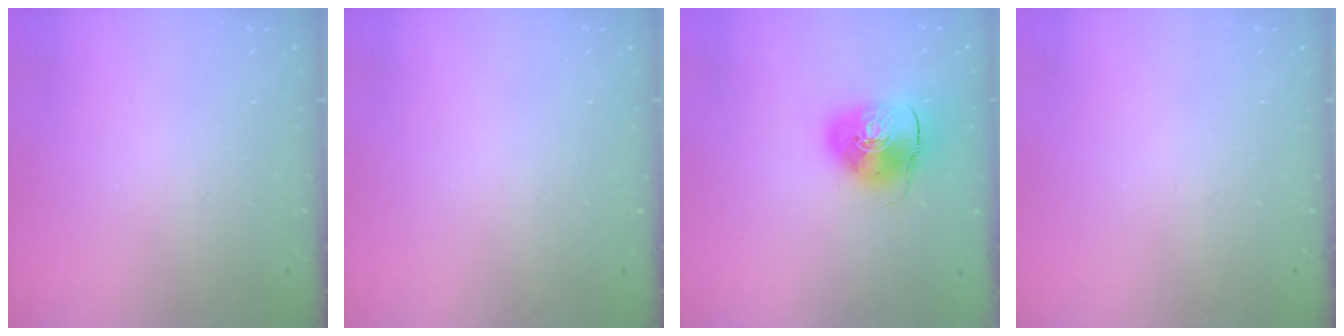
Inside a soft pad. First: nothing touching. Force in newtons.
{"total": 0.0}
{"total": 10.5, "press": 10.4, "slide": 1.8}
{"total": 0.0}